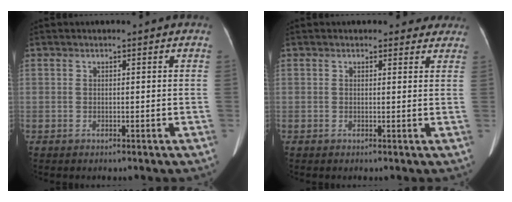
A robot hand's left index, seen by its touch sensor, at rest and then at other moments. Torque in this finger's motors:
{"motor_torque": [0.32, -0.64, 0.02, -0.04]}